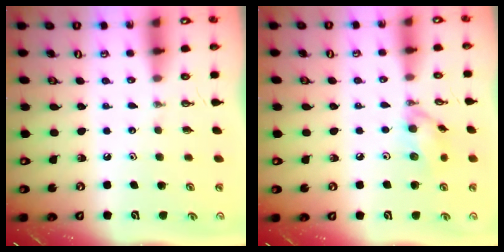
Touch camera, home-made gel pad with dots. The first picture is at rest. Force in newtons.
{"total": 10.0, "press": 10.0, "slide": 1.2}